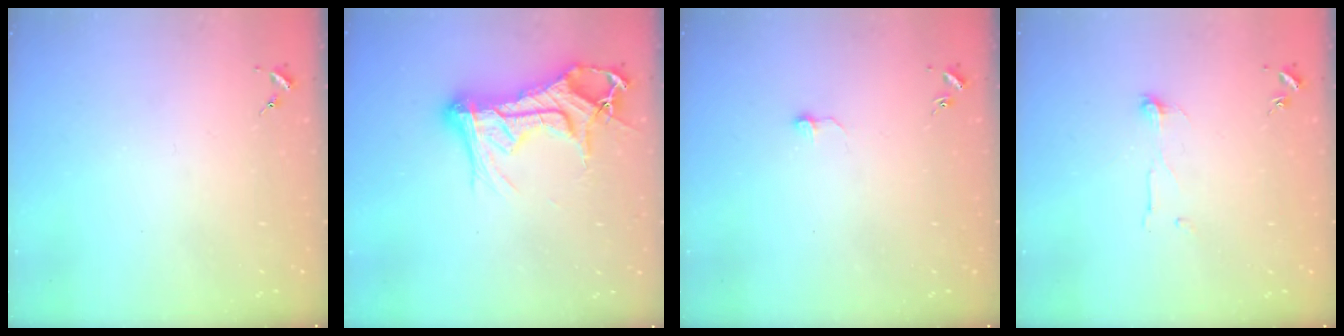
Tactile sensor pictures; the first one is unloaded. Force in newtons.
{"total": 19.0, "press": 18.9, "slide": 1.8}
{"total": 3.8, "press": 3.8, "slide": 0.3}
{"total": 4.0, "press": 4.0, "slide": 0.3}